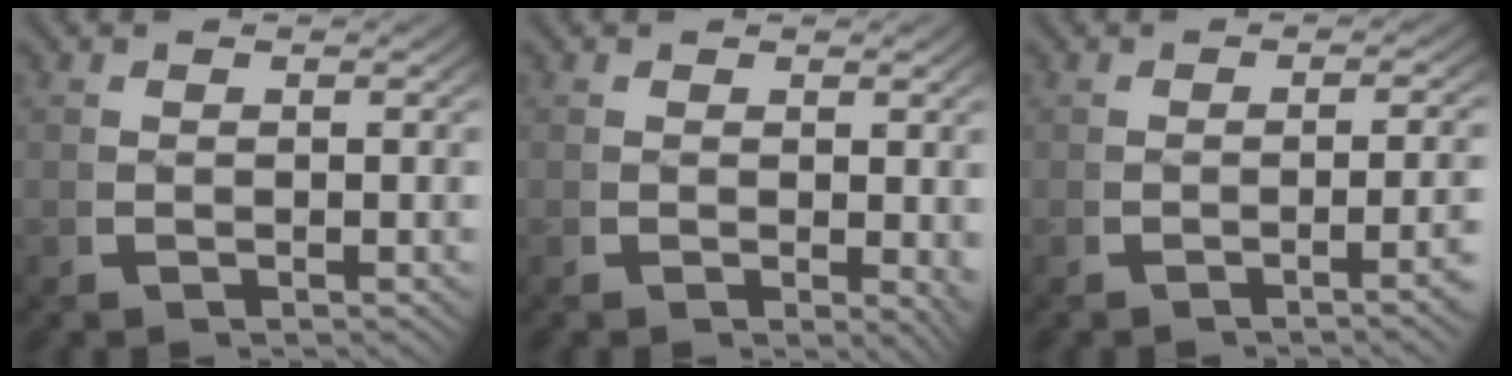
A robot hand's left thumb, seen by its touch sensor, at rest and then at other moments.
{"total": 1.6, "force": [0.4, 0.7, 1.4], "torque": [-0.016, -0.009, 0.008]}
{"total": 2.5, "force": [-1.0, 0.1, 2.3], "torque": [-0.034, 0.008, -0.018]}